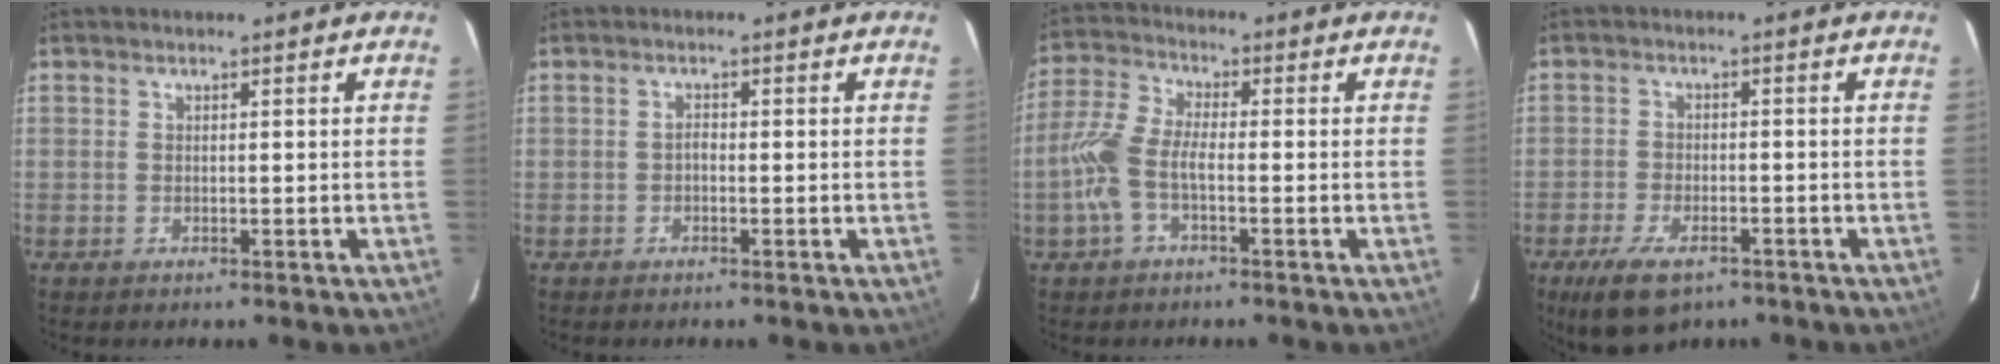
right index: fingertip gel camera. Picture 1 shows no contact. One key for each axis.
{"total": 0.9, "fx": -0.5, "fy": 0.5, "fz": 0.6, "tx": -0.009, "ty": 0.005, "tz": -0.011}
{"total": 7.9, "fx": -2.4, "fy": 2.9, "fz": 6.9, "tx": -0.166, "ty": 0.010, "tz": -0.052}
{"total": 9.3, "fx": -6.2, "fy": 4.3, "fz": 5.5, "tx": -0.129, "ty": -0.019, "tz": -0.103}